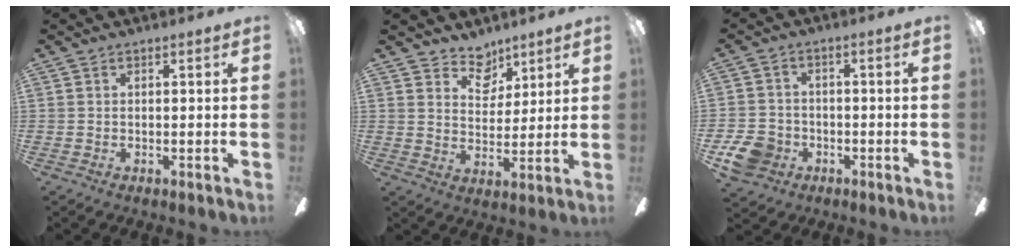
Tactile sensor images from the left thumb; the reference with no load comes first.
{"total": 7.7, "force": [6.0, 4.5, 1.9], "torque": [-0.030, -0.035, 0.110]}
{"total": 7.9, "force": [-3.6, 6.3, 3.0], "torque": [-0.069, 0.029, -0.069]}